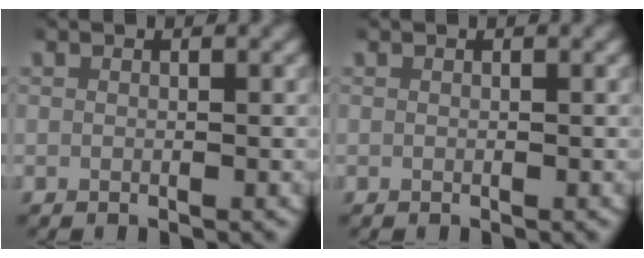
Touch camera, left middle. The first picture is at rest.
{"total": 0.0}